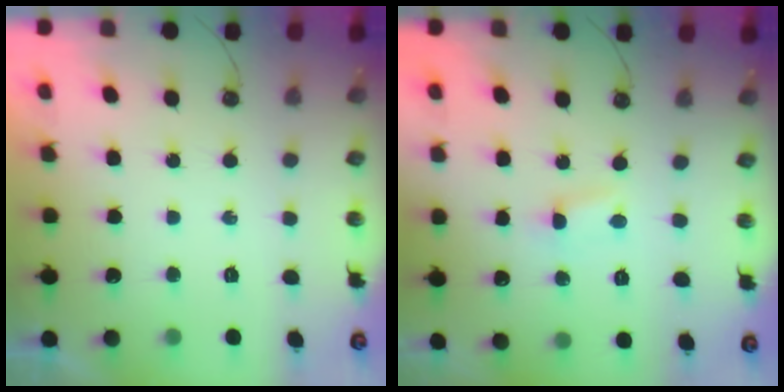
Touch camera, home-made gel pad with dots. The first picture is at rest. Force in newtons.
{"total": 1.9, "press": 1.8, "slide": 0.3}